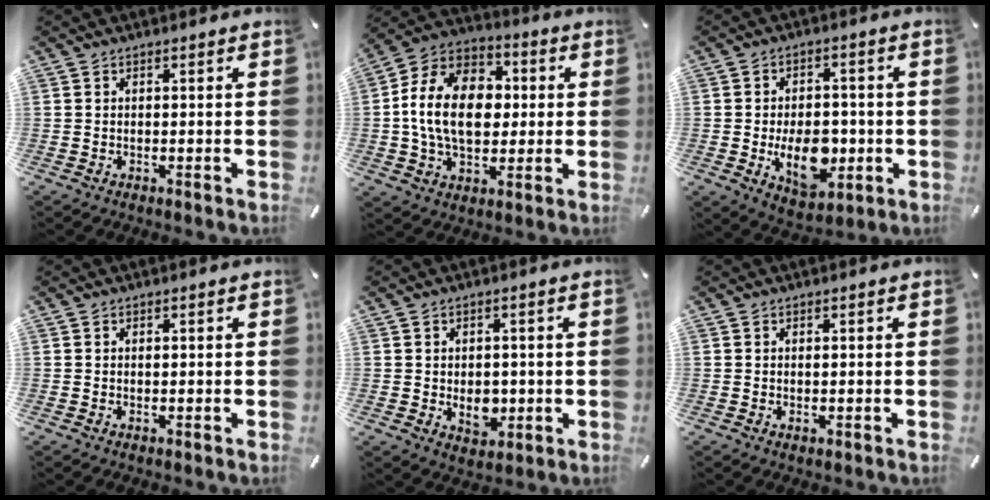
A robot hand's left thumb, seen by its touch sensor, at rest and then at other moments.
{"total": 16.4, "force": [-0.2, 12.0, 11.1], "torque": [-0.238, 0.017, -0.007]}
{"total": 12.0, "force": [-2.7, 7.8, 8.8], "torque": [-0.145, 0.002, -0.041]}
{"total": 0.5, "force": [0.1, 0.4, 0.4], "torque": [-0.009, -0.001, 0.003]}
{"total": 5.8, "force": [-0.7, 4.6, 3.5], "torque": [-0.028, -0.004, -0.011]}
{"total": 0.8, "force": [0.1, 0.6, 0.5], "torque": [-0.005, -0.001, 0.001]}